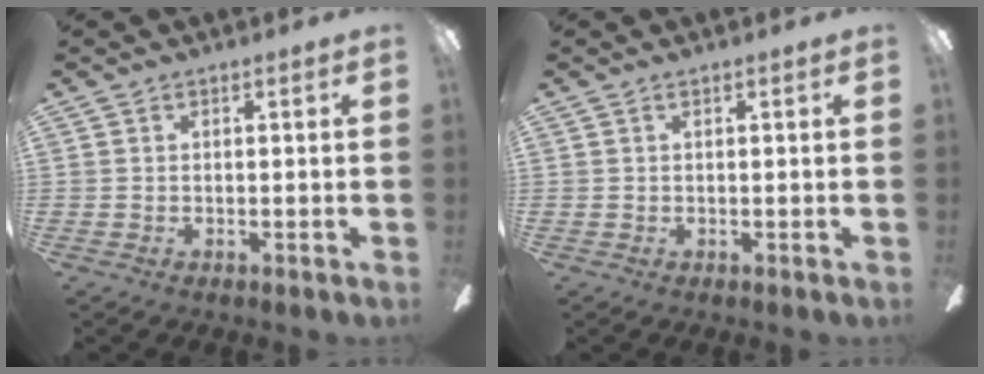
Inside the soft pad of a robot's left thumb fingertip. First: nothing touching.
{"total": 0.0}